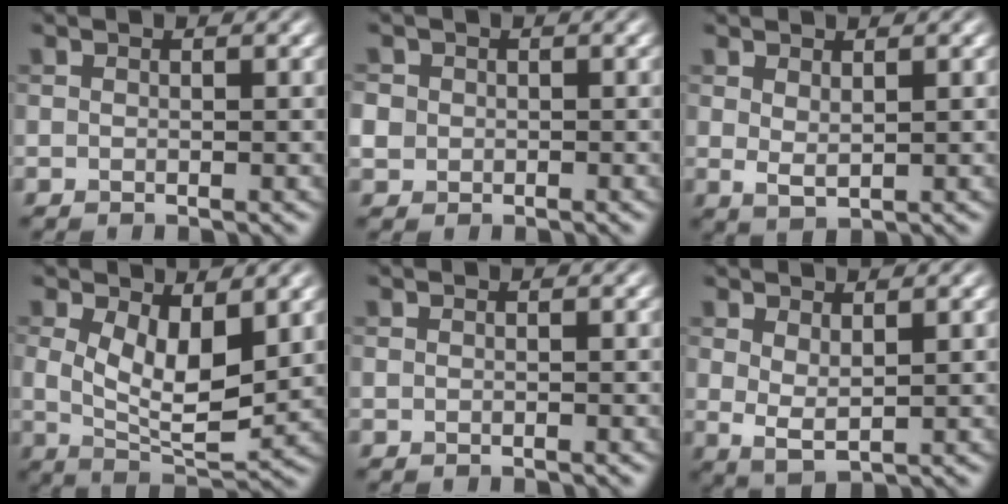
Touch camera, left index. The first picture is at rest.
{"total": 2.1, "force": [-0.1, 2.1, 0.5], "torque": [-0.008, 0.001, -0.005]}
{"total": 1.5, "force": [1.0, 0.5, 1.1], "torque": [-0.022, -0.007, 0.022]}
{"total": 6.6, "force": [1.5, 3.1, 5.6], "torque": [-0.107, -0.015, 0.033]}
{"total": 0.0}
{"total": 2.0, "force": [1.0, 0.6, 1.6], "torque": [-0.033, -0.009, 0.024]}